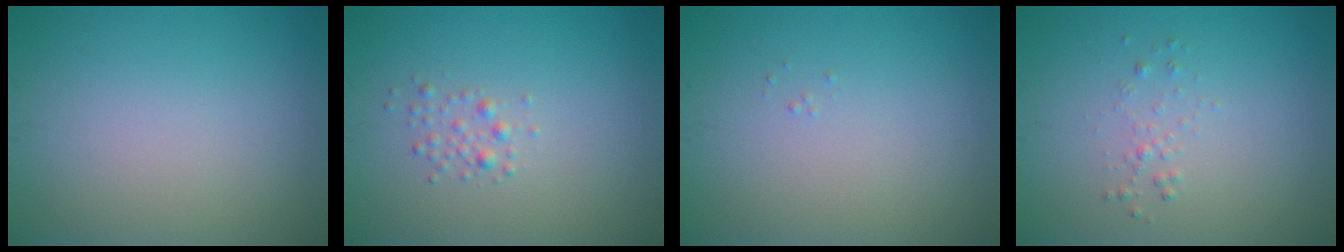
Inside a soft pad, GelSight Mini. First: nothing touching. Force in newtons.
{"total": 1.2, "press": 1.2, "slide": 0.0}
{"total": 0.0}
{"total": 0.9, "press": 0.9, "slide": 0.0}